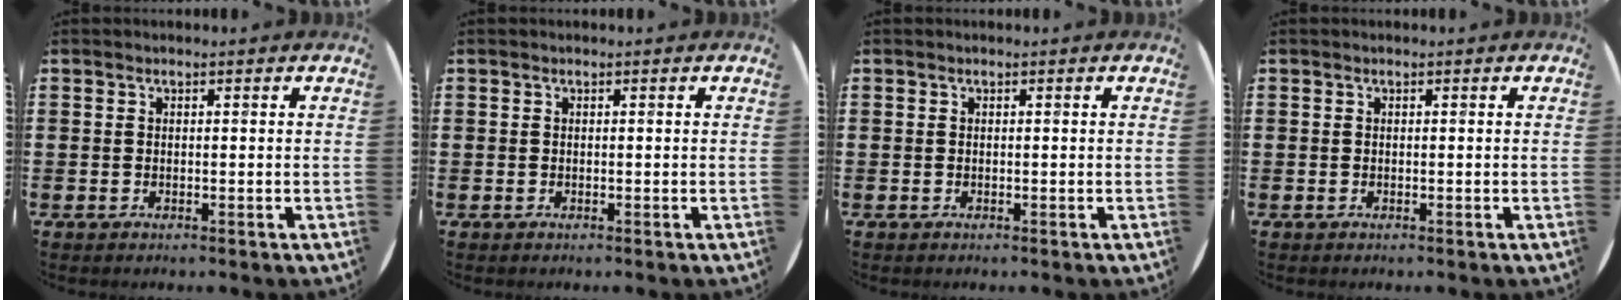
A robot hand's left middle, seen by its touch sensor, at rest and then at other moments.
{"total": 0.0}
{"total": 0.0}
{"total": 0.0}